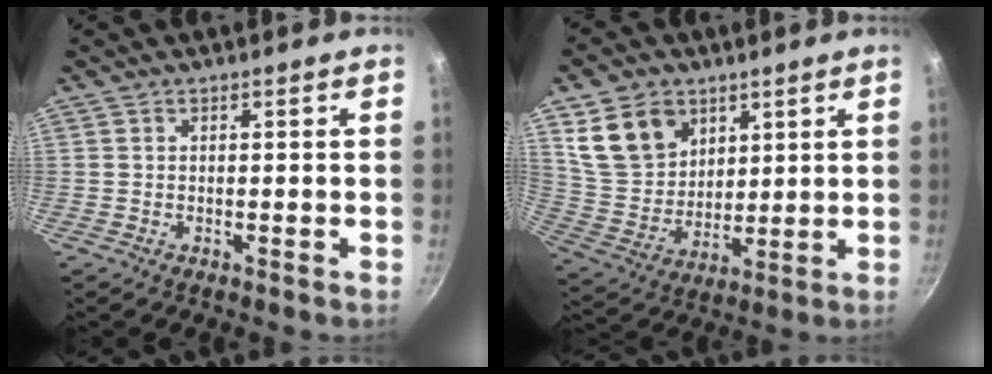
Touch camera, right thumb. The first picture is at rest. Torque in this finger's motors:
{"motor_torque": [-0.95, 1.38, 0.24, 0.07, 0.04]}